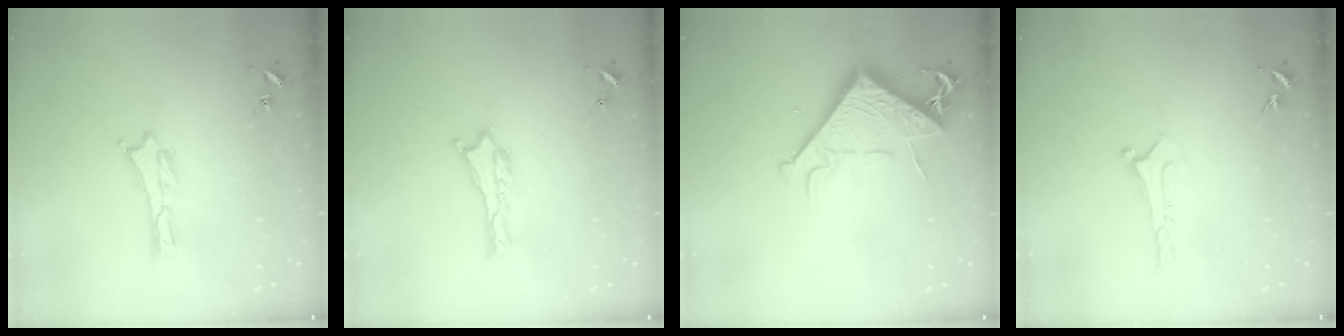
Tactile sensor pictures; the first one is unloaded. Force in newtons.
{"total": 0.0}
{"total": 8.6, "press": 8.5, "slide": 1.2}
{"total": 0.0}